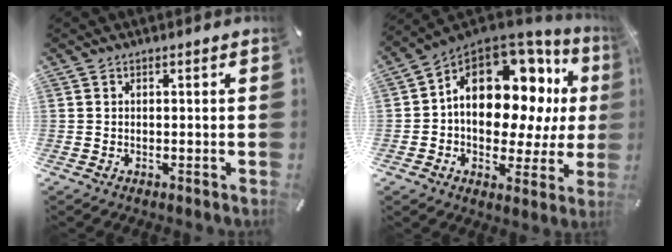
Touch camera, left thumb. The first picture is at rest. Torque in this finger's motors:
{"motor_torque": [0.75, 1.68, 1.67, -1.10, 0.69]}